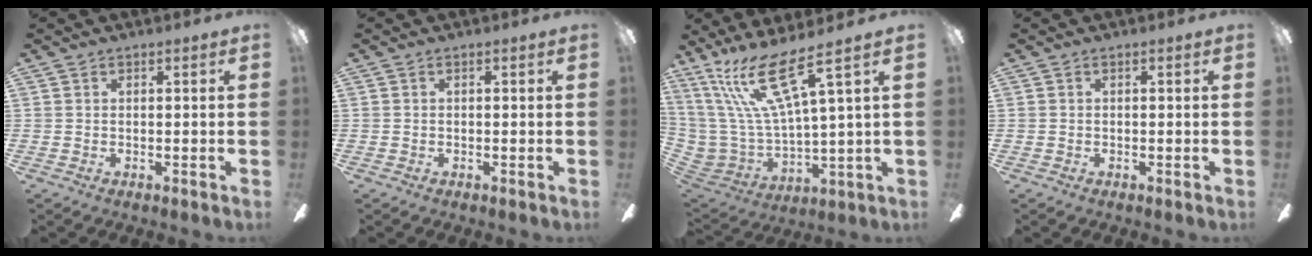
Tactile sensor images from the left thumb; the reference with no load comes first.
{"total": 0.0}
{"total": 19.1, "force": [11.7, 5.3, 14.2], "torque": [-0.319, -0.058, 0.198]}
{"total": 0.0}